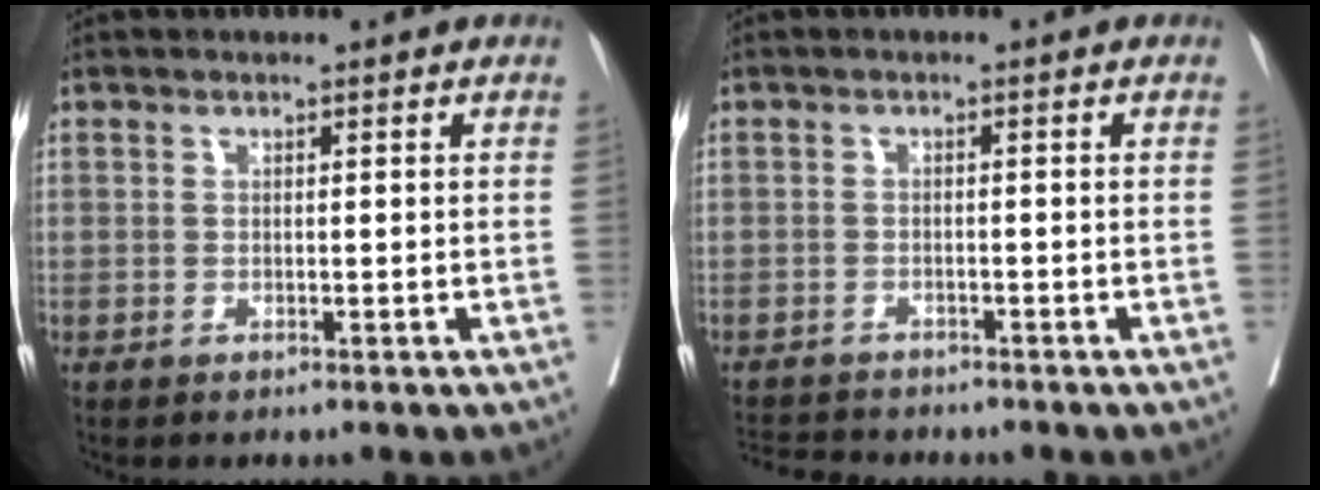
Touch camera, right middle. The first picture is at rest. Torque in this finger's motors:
{"motor_torque": [-0.21, -0.10, 0.04, 0.01]}